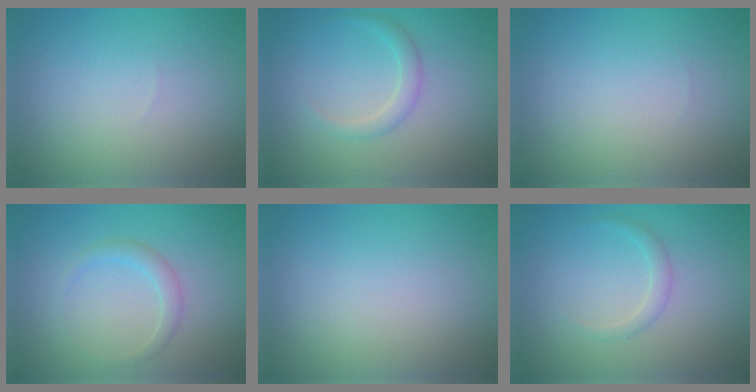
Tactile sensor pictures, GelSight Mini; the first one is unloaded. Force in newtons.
{"total": 1.6, "press": 1.5, "slide": 0.2}
{"total": 0.0}
{"total": 1.5, "press": 1.5, "slide": 0.2}
{"total": 0.0}
{"total": 1.2, "press": 1.2, "slide": 0.0}